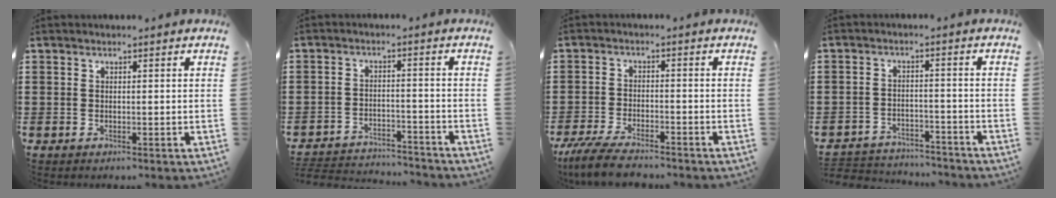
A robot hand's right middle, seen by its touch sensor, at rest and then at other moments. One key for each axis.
{"total": 3.5, "fx": -3.4, "fy": 0.7, "fz": 0.0, "tx": -0.008, "ty": 0.003, "tz": -0.074}
{"total": 5.5, "fx": -4.9, "fy": 0.8, "fz": 2.4, "tx": -0.067, "ty": -0.011, "tz": -0.099}
{"total": 3.7, "fx": -3.6, "fy": 0.8, "fz": -0.3, "tx": -0.004, "ty": 0.002, "tz": -0.078}